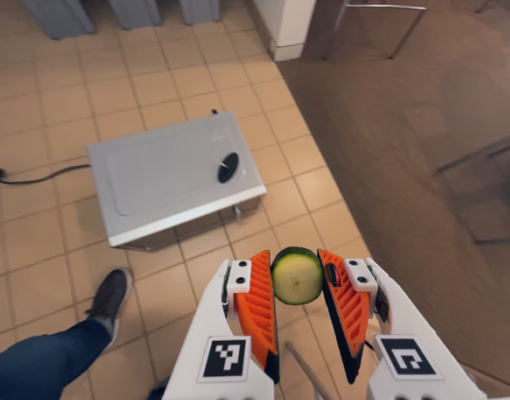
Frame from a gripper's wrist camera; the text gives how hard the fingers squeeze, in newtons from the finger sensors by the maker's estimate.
{"total": 8.0, "left": 8.0, "right": 8.0}